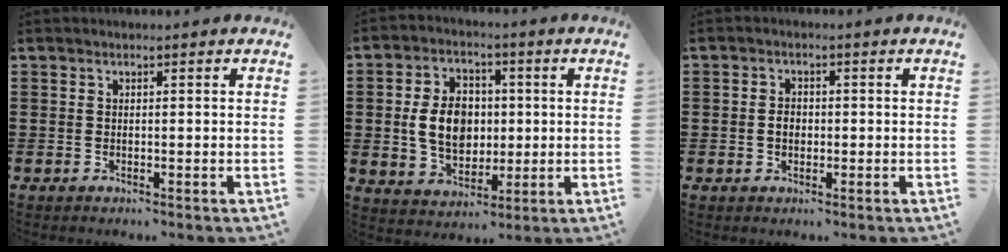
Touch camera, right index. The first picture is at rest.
{"total": 8.4, "force": [0.3, 6.2, 5.6], "torque": [-0.130, 0.010, -0.001]}
{"total": 2.0, "force": [-0.3, 1.5, 1.3], "torque": [-0.028, 0.006, -0.007]}